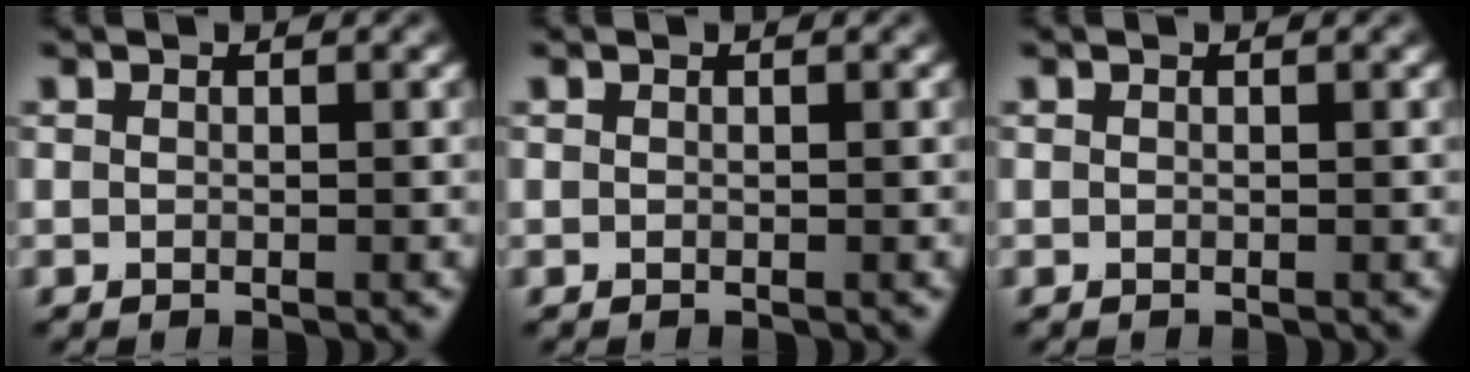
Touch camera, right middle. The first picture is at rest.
{"total": 0.0}
{"total": 0.0}